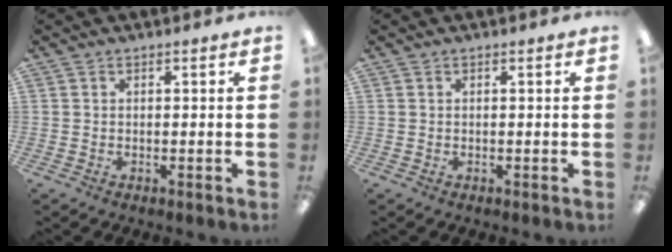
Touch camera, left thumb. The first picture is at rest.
{"total": 0.0}